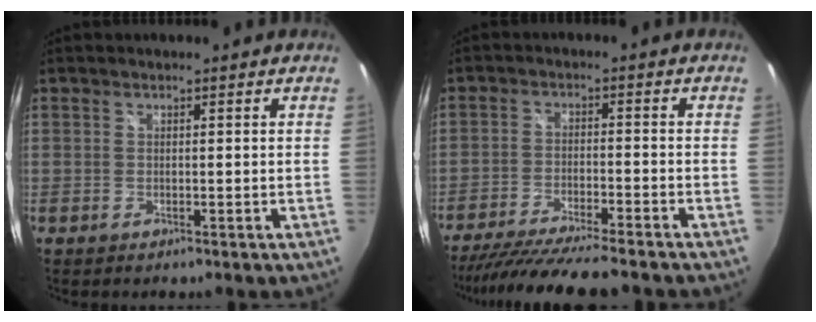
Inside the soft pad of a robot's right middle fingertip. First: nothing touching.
{"total": 14.5, "force": [-12.8, 0.7, 6.9], "torque": [-0.142, -0.026, -0.208]}